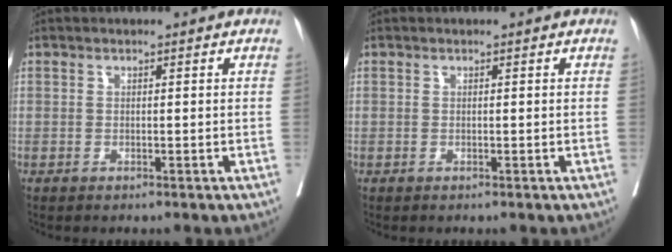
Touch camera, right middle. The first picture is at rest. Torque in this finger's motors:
{"motor_torque": [-0.20, -0.01, 0.00, 0.00]}